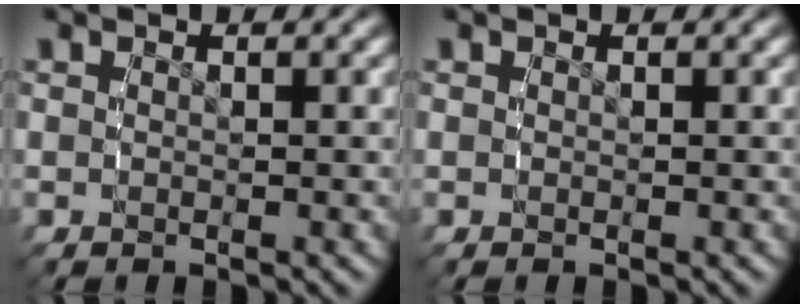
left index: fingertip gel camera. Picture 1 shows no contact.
{"total": 0.0}